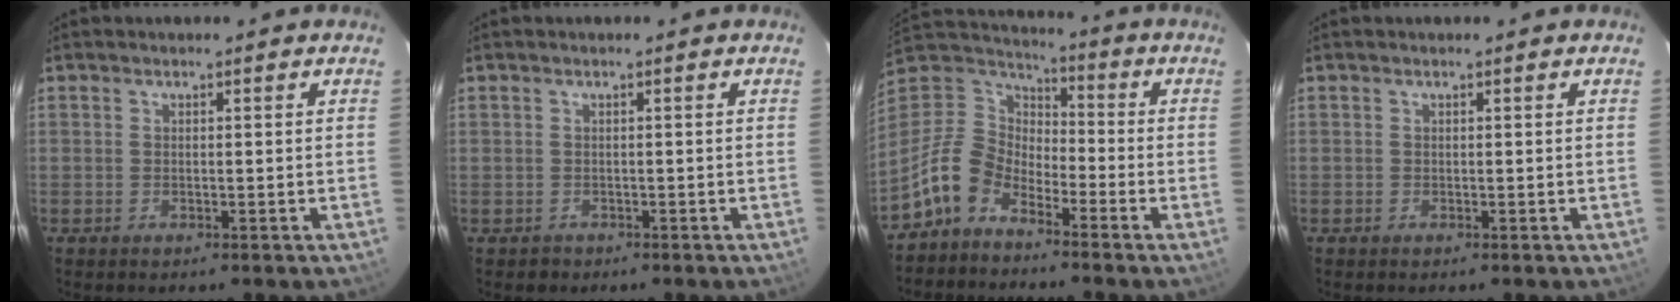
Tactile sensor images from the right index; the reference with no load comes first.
{"total": 1.7, "force": [-0.7, 1.6, 0.0], "torque": [-0.002, 0.005, -0.006]}
{"total": 10.8, "force": [-7.2, 6.4, 4.8], "torque": [-0.108, 0.025, -0.153]}
{"total": 0.0}